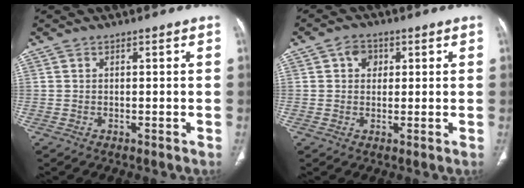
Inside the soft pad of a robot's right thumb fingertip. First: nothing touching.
{"total": 3.8, "force": [1.2, 3.1, 1.9], "torque": [-0.007, 0.001, 0.017]}